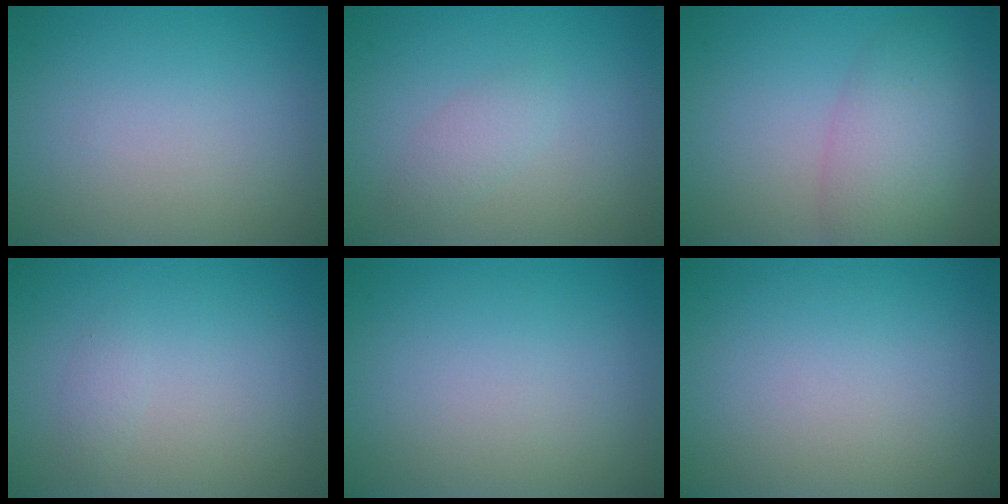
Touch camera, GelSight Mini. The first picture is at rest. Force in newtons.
{"total": 1.3, "press": 1.3, "slide": 0.0}
{"total": 4.8, "press": 4.8, "slide": 0.1}
{"total": 0.8, "press": 0.8, "slide": 0.1}
{"total": 0.0}
{"total": 0.0}